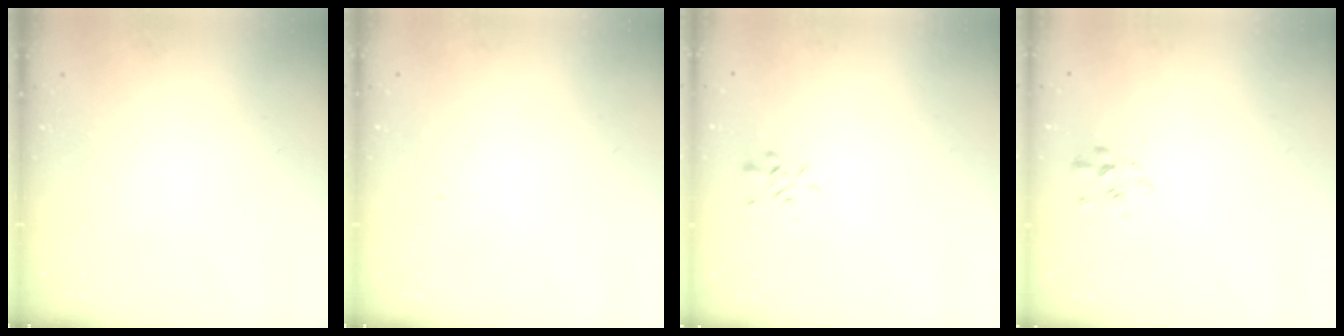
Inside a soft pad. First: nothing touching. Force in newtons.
{"total": 0.9, "press": 0.8, "slide": 0.3}
{"total": 0.9, "press": 0.7, "slide": 0.5}
{"total": 2.7, "press": 2.4, "slide": 1.1}